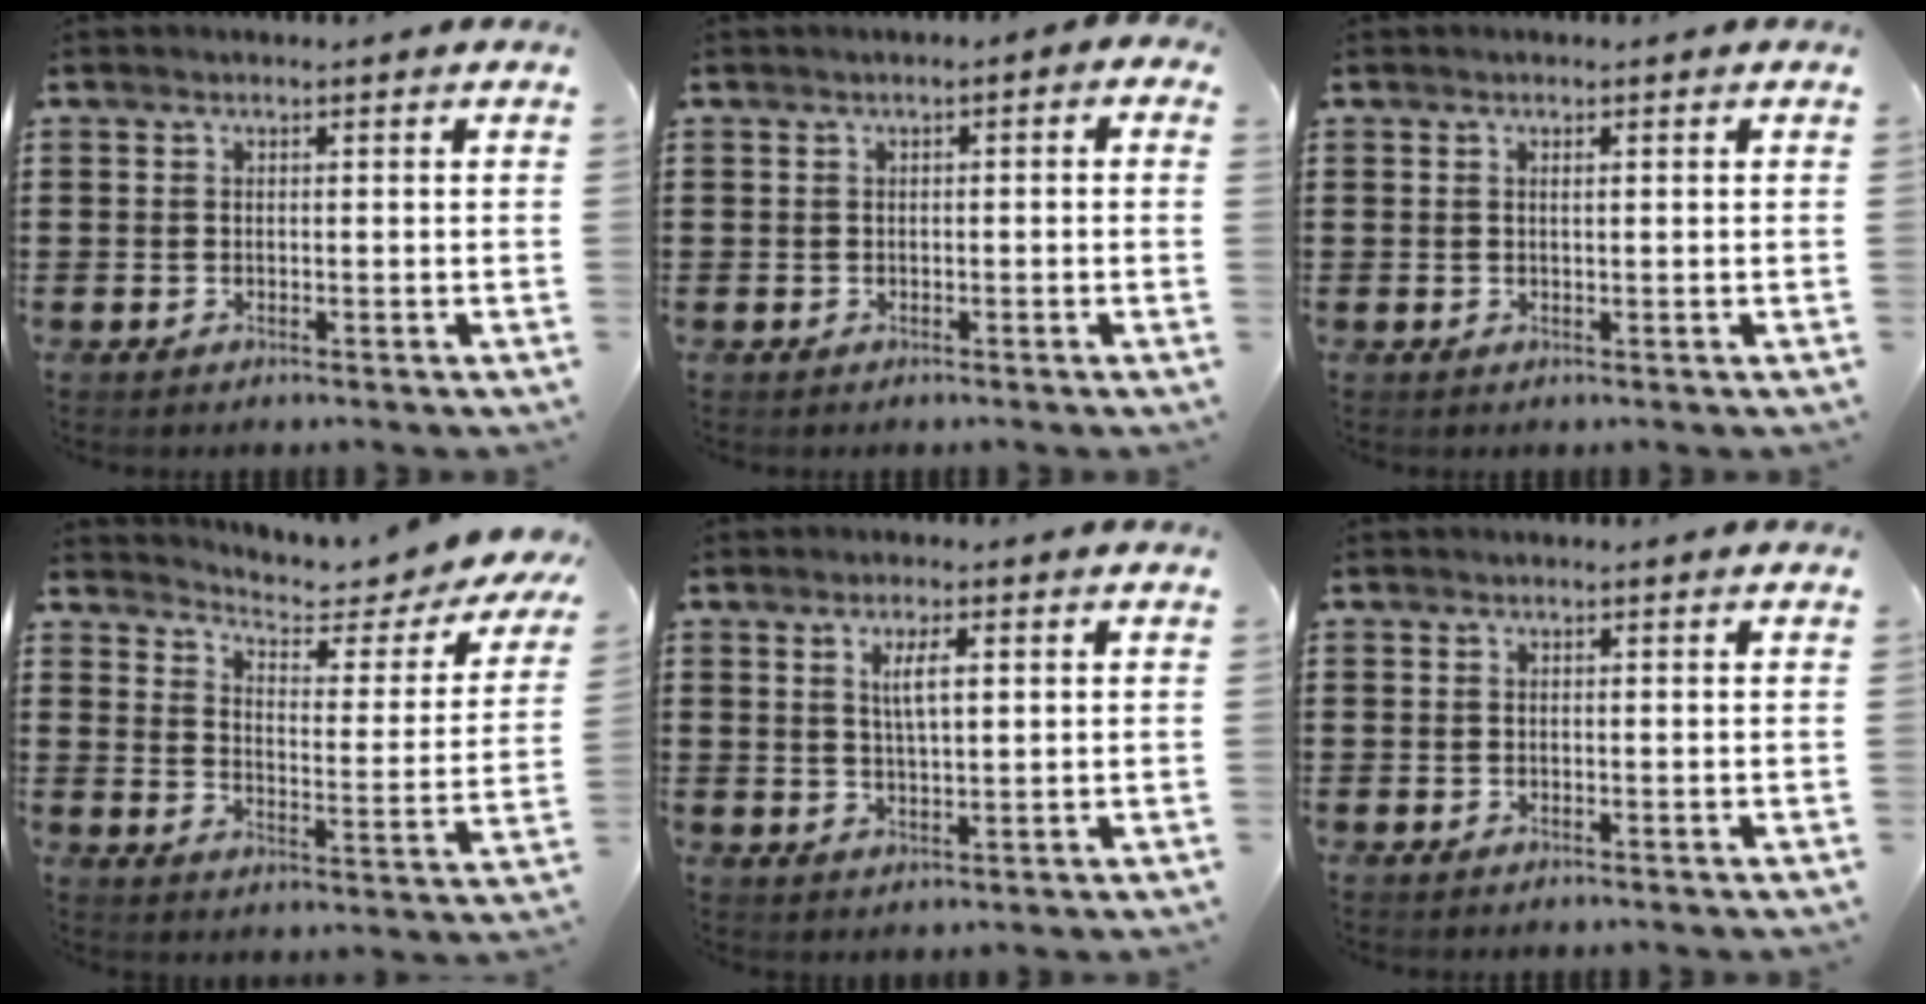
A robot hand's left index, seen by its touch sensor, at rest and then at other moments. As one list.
[{"total": 1.0, "force": [-0.7, 0.7, 0.2], "torque": [-0.008, 0.006, -0.016]}, {"total": 0.7, "force": [0.2, 0.0, 0.7], "torque": [-0.013, -0.002, 0.005]}, {"total": 3.9, "force": [3.4, 0.8, 1.9], "torque": [-0.042, -0.033, 0.044]}, {"total": 4.1, "force": [1.3, 1.1, 3.7], "torque": [-0.077, 0.005, 0.020]}, {"total": 0.0}]